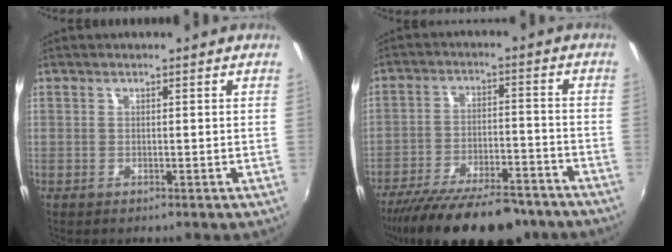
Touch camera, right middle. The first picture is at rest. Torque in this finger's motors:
{"motor_torque": [1.09, -1.05, 0.34, 0.21]}